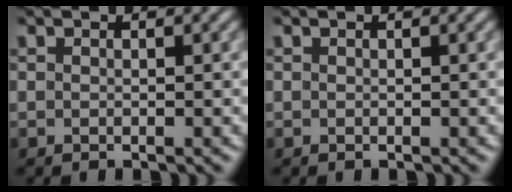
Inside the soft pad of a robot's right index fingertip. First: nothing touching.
{"total": 0.0}